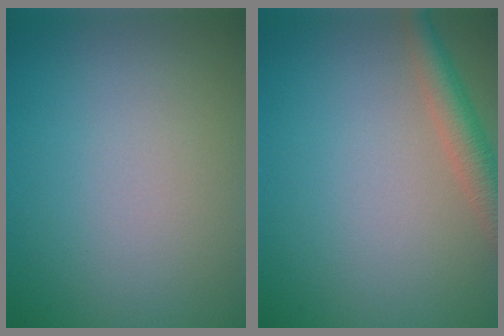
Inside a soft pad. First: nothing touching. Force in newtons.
{"total": 3.5, "press": 3.5, "slide": 0.1}